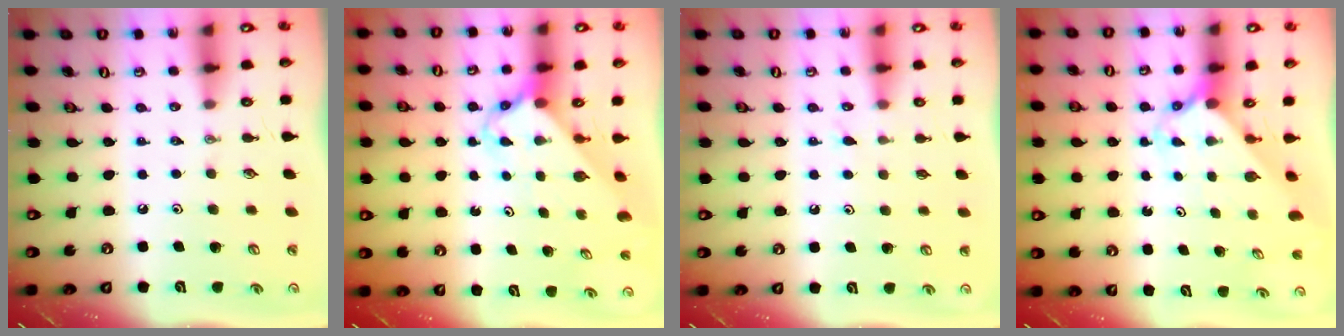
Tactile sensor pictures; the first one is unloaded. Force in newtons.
{"total": 2.7, "press": 2.7, "slide": 0.3}
{"total": 6.7, "press": 6.7, "slide": 0.5}
{"total": 2.4, "press": 2.4, "slide": 0.3}